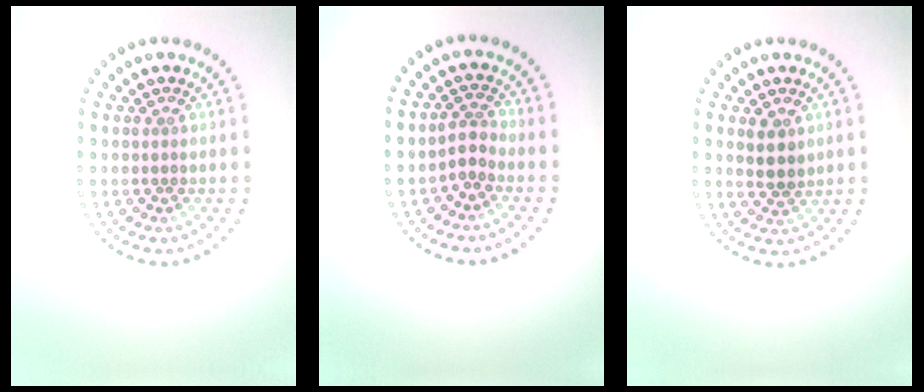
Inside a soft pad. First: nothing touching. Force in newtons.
{"total": 1.7, "press": 1.2, "slide": 1.1}
{"total": 2.2, "press": 2.0, "slide": 0.9}